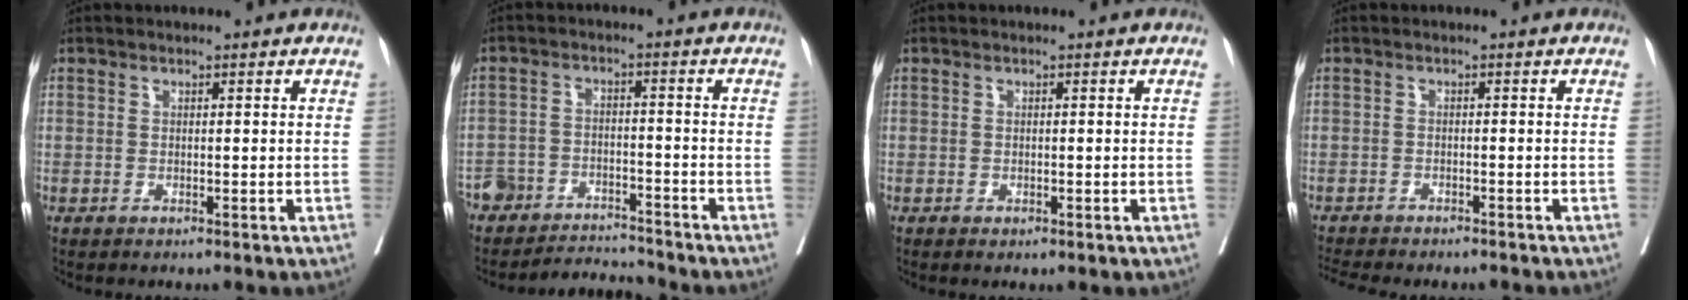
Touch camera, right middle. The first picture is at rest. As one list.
[{"total": 8.1, "force": [-8.0, 1.3, 0.0], "torque": [0.007, 0.015, -0.136]}, {"total": 0.6, "force": [-0.2, 0.4, 0.5], "torque": [-0.006, 0.000, 0.001]}, {"total": 9.5, "force": [-8.7, 1.5, 3.4], "torque": [-0.055, -0.009, -0.119]}]